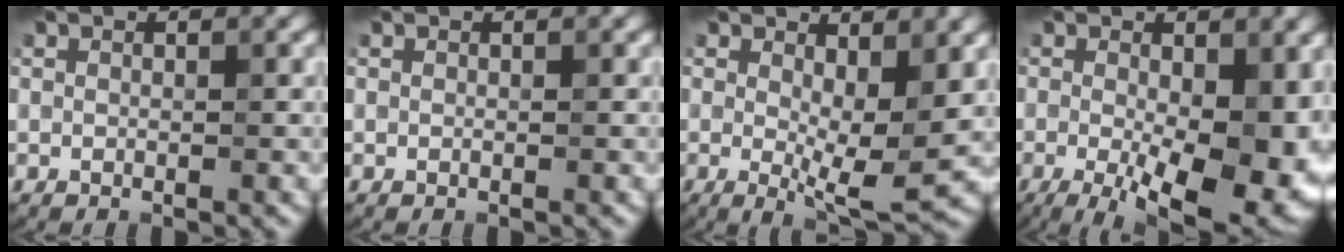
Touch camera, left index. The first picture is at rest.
{"total": 0.0}
{"total": 4.6, "force": [0.1, 1.5, 4.4], "torque": [-0.079, -0.010, 0.006]}
{"total": 11.9, "force": [-3.9, 4.9, 10.1], "torque": [-0.141, -0.024, -0.055]}